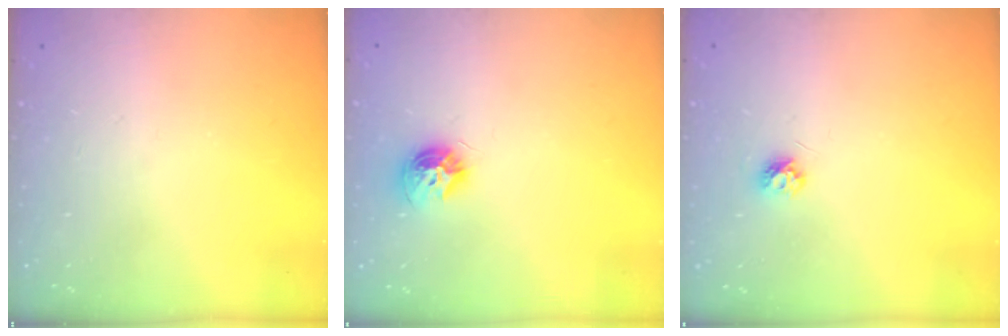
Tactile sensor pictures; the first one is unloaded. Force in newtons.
{"total": 8.9, "press": 8.9, "slide": 0.5}
{"total": 3.9, "press": 3.8, "slide": 0.7}